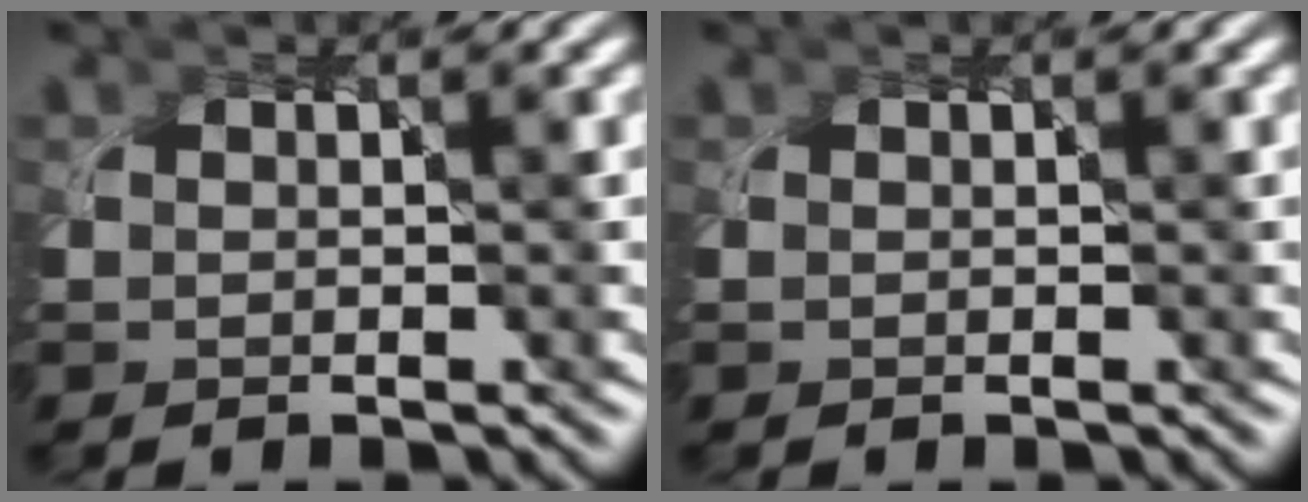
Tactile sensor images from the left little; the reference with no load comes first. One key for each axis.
{"total": 0.0}